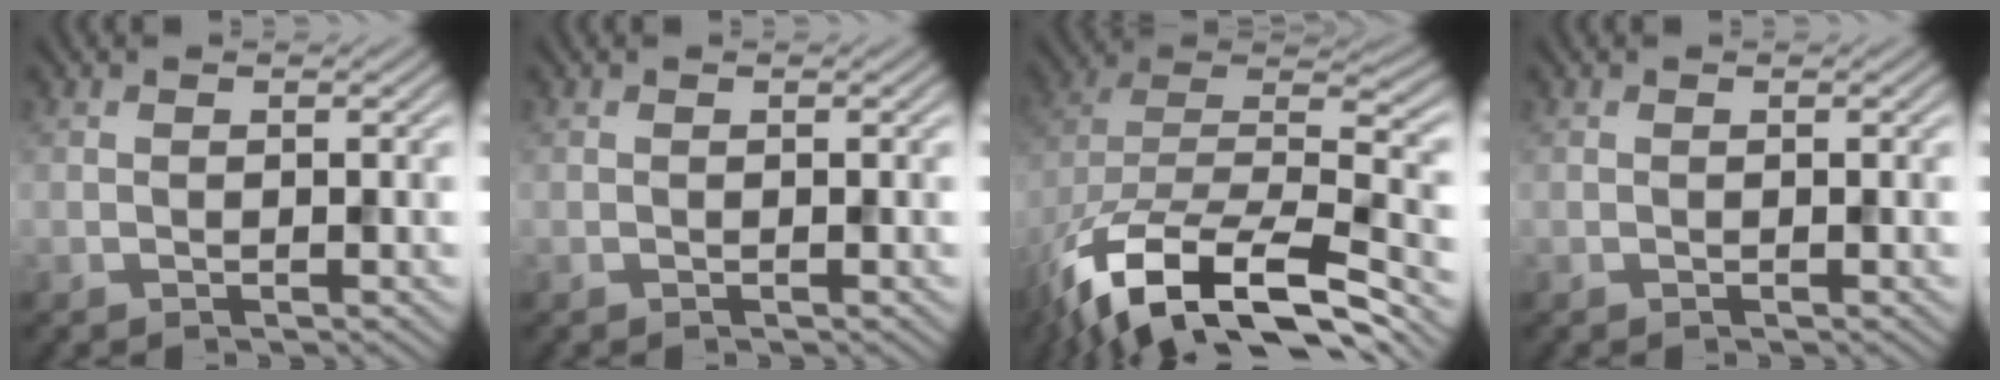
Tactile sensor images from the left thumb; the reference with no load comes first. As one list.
[{"total": 0.0}, {"total": 16.3, "force": [-10.2, 6.4, 11.0], "torque": [-0.255, -0.033, -0.159]}, {"total": 0.0}]